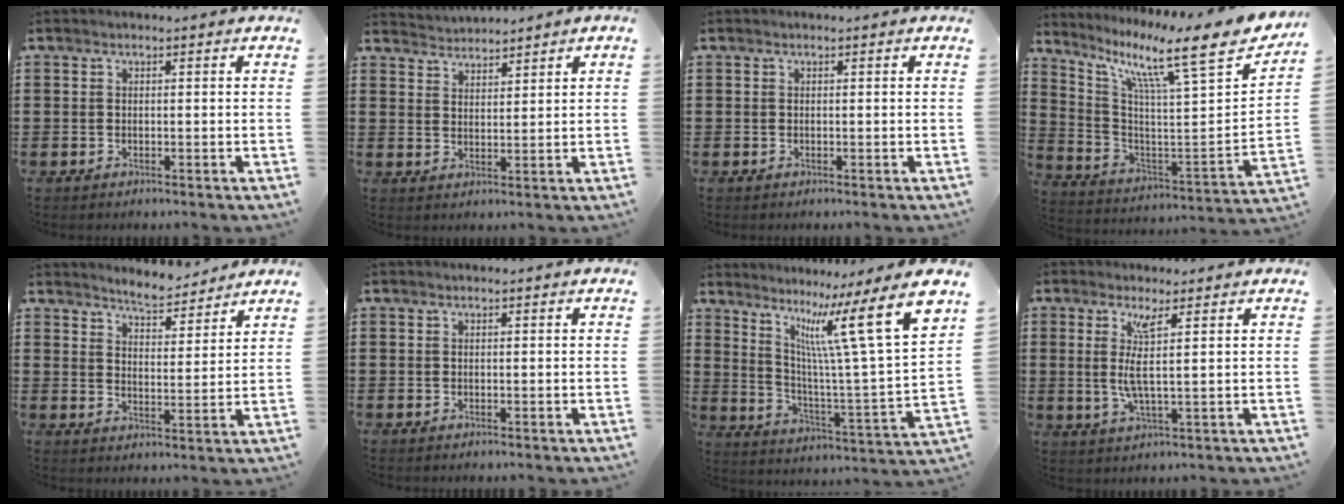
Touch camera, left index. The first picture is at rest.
{"total": 2.8, "force": [2.7, 0.1, -0.5], "torque": [-0.001, -0.008, 0.051]}
{"total": 0.0}
{"total": 12.6, "force": [8.9, 1.3, 8.8], "torque": [-0.170, -0.072, 0.131]}
{"total": 4.2, "force": [4.2, 0.0, 0.3], "torque": [-0.022, -0.024, 0.074]}
{"total": 0.0}
{"total": 14.1, "force": [8.1, 0.4, 11.5], "torque": [-0.210, -0.057, 0.117]}
{"total": 5.2, "force": [1.4, 0.3, 5.0], "torque": [-0.099, -0.007, 0.023]}